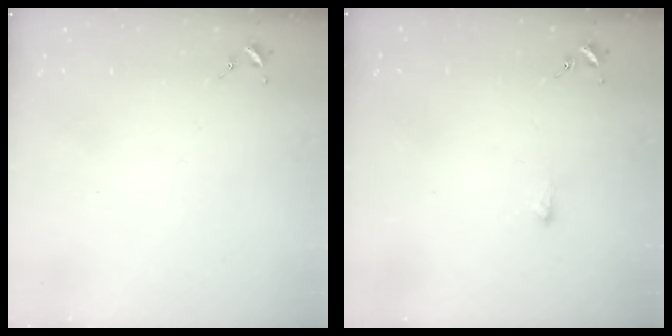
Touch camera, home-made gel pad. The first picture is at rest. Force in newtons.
{"total": 2.7, "press": 2.7, "slide": 0.5}